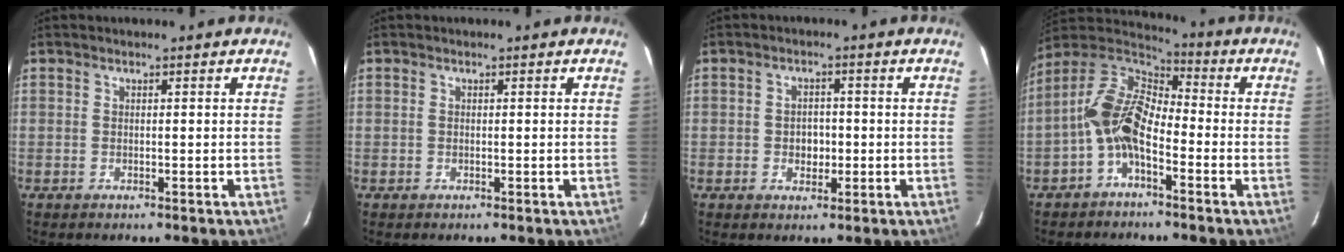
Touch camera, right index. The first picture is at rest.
{"total": 0.0}
{"total": 3.1, "force": [-0.6, 2.6, 1.6], "torque": [-0.028, 0.007, -0.007]}
{"total": 10.8, "force": [-3.7, 5.7, 8.3], "torque": [-0.170, 0.019, -0.082]}